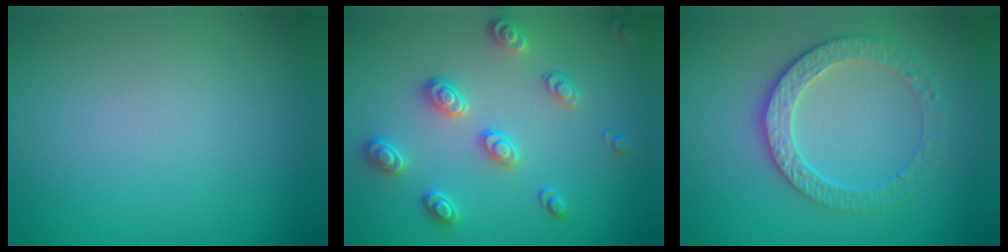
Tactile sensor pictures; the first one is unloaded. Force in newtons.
{"total": 3.0, "press": 2.9, "slide": 0.6}
{"total": 3.4, "press": 3.3, "slide": 0.6}